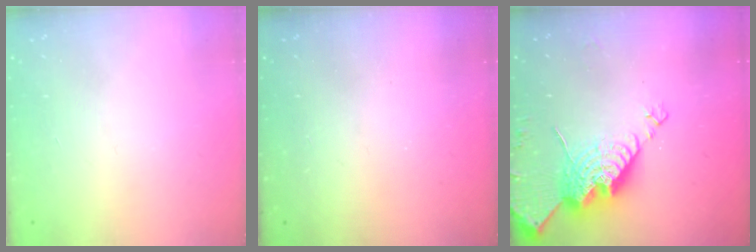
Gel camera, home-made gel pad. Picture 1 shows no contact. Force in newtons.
{"total": 0.0}
{"total": 16.3, "press": 16.3, "slide": 1.2}